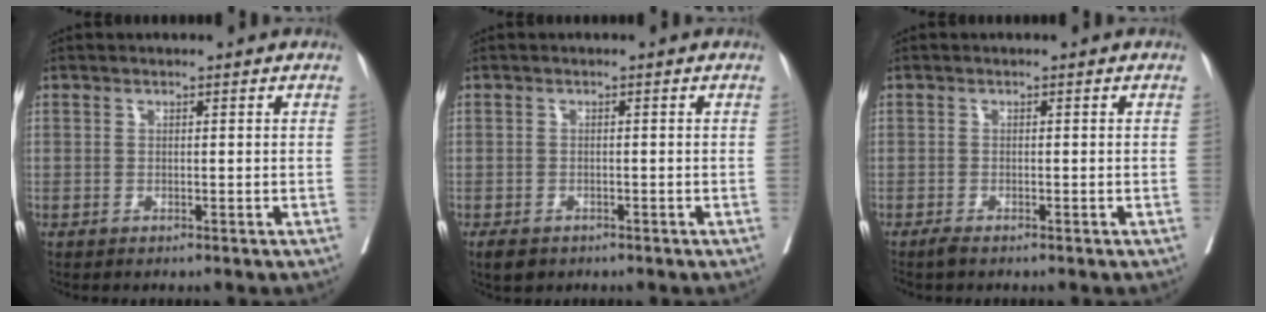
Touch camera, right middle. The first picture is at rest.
{"total": 3.0, "force": [-2.2, 1.7, 1.2], "torque": [-0.016, -0.002, -0.029]}
{"total": 0.9, "force": [-0.8, 0.0, 0.5], "torque": [-0.016, -0.003, -0.014]}